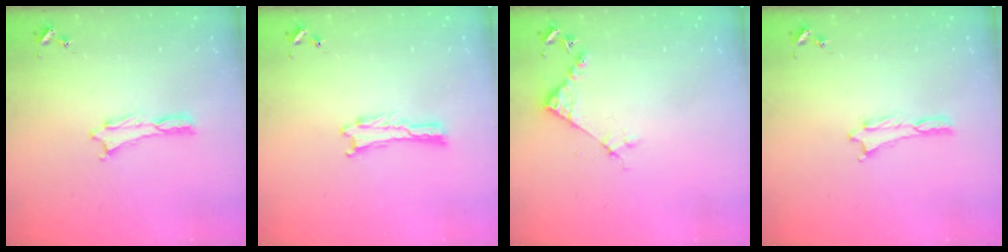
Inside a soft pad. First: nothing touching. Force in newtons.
{"total": 0.0}
{"total": 4.5, "press": 4.5, "slide": 0.4}
{"total": 0.0}